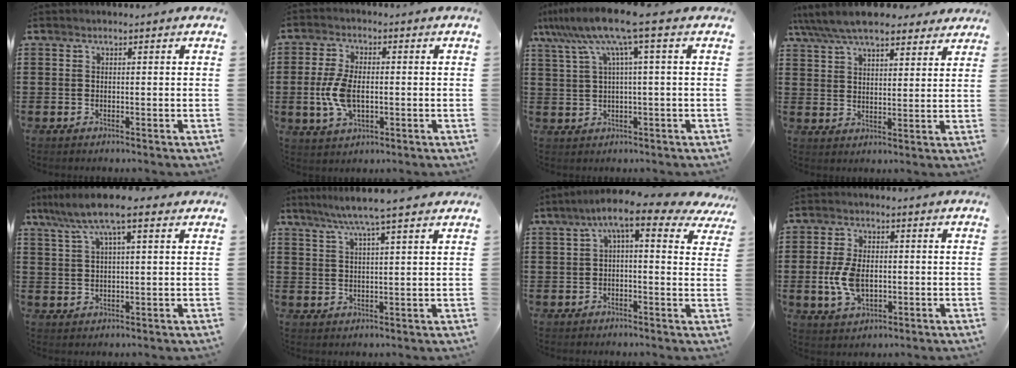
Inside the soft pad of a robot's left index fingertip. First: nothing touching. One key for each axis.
{"total": 7.2, "fx": -0.7, "fy": 3.8, "fz": 6.1, "tx": -0.149, "ty": -0.004, "tz": -0.020}
{"total": 8.8, "fx": 3.6, "fy": -0.2, "fz": 8.0, "tx": -0.173, "ty": -0.016, "tz": 0.057}
{"total": 8.1, "fx": 7.1, "fy": 2.1, "fz": 3.2, "tx": -0.089, "ty": -0.013, "tz": 0.131}
{"total": 7.8, "fx": 4.9, "fy": 1.4, "fz": 5.8, "tx": -0.124, "ty": -0.001, "tz": 0.086}
{"total": 6.0, "fx": 4.8, "fy": -0.1, "fz": 3.6, "tx": -0.082, "ty": -0.010, "tz": 0.083}
{"total": 7.6, "fx": 4.1, "fy": 1.2, "fz": 6.4, "tx": -0.127, "ty": -0.010, "tz": 0.063}
{"total": 7.1, "fx": -0.6, "fy": 4.3, "fz": 5.6, "tx": -0.137, "ty": -0.001, "tz": -0.016}